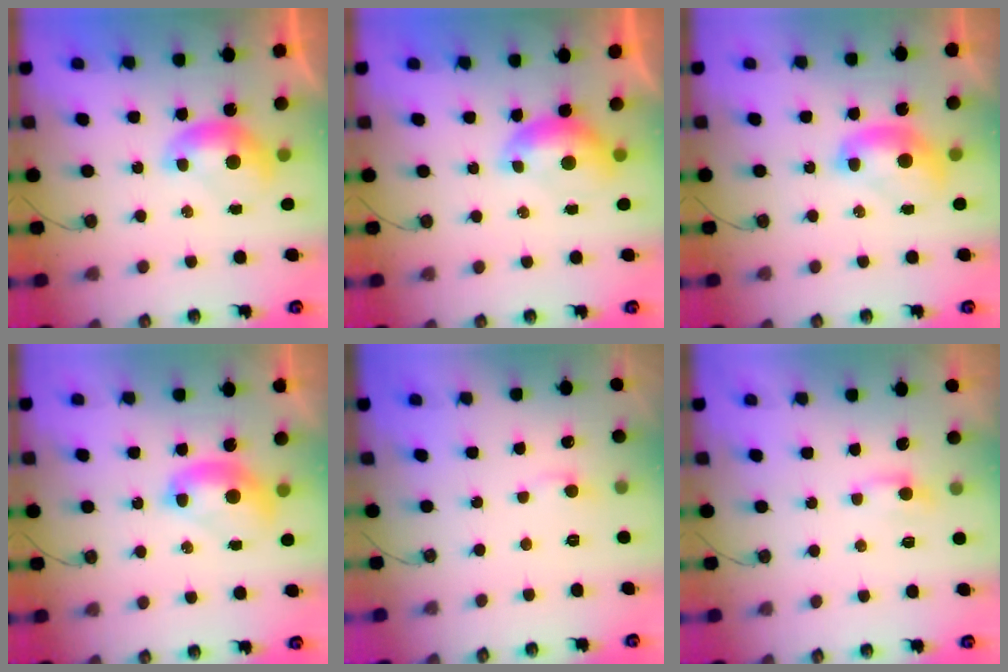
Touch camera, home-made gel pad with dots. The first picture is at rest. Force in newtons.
{"total": 0.9, "press": 0.7, "slide": 0.6}
{"total": 2.1, "press": 2.1, "slide": 0.2}
{"total": 2.5, "press": 2.5, "slide": 0.1}
{"total": 0.6, "press": 0.1, "slide": 0.6}
{"total": 0.8, "press": 0.6, "slide": 0.5}